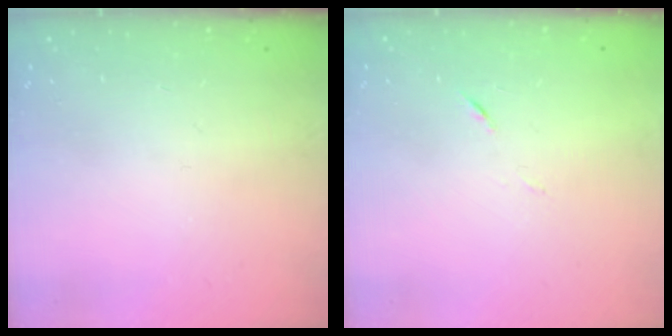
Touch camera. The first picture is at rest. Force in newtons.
{"total": 4.0, "press": 3.9, "slide": 0.8}